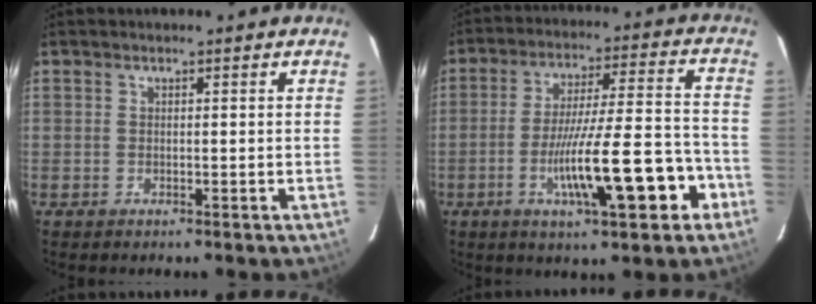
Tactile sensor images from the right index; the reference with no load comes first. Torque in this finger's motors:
{"motor_torque": [1.18, -0.95, 0.50, 0.21]}